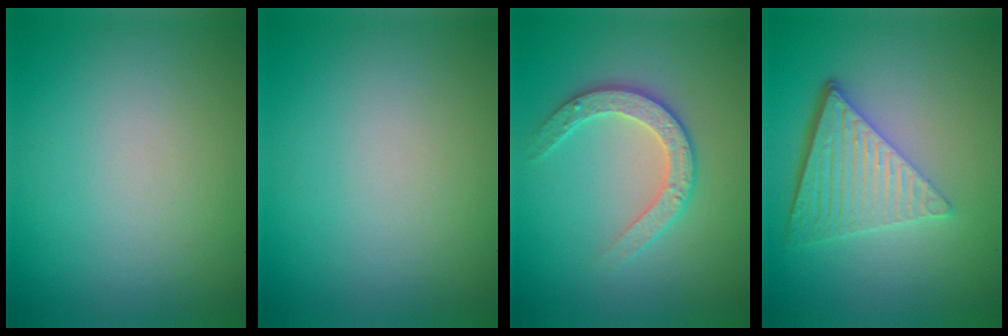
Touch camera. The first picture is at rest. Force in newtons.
{"total": 0.0}
{"total": 2.9, "press": 2.8, "slide": 0.8}
{"total": 6.4, "press": 4.3, "slide": 4.8}